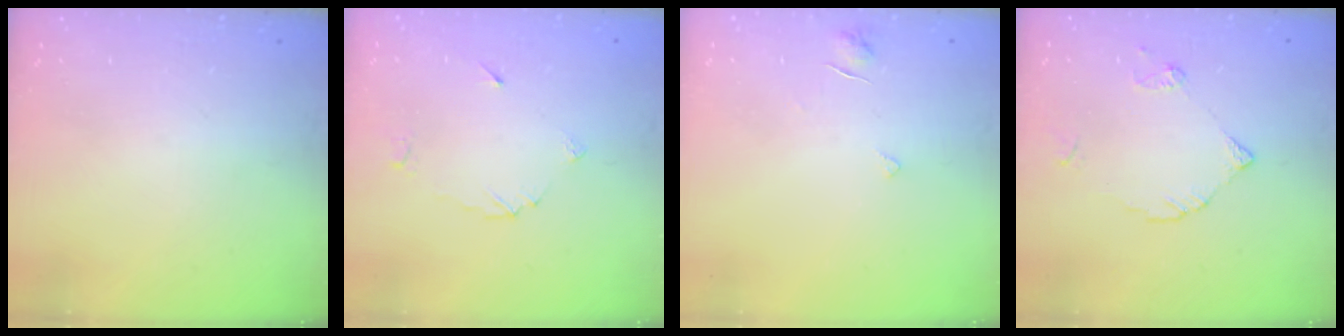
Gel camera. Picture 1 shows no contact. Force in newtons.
{"total": 4.6, "press": 4.6, "slide": 0.6}
{"total": 3.0, "press": 3.0, "slide": 0.2}
{"total": 4.4, "press": 4.4, "slide": 0.6}